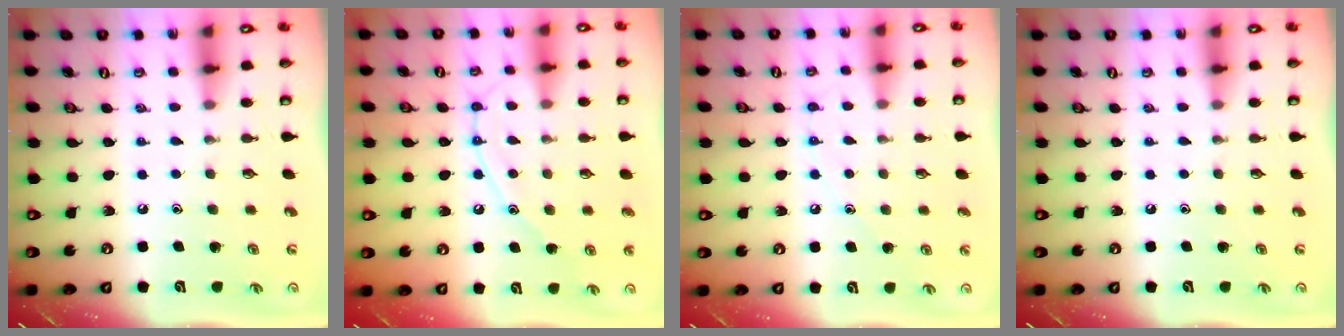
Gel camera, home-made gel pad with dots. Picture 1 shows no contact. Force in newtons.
{"total": 11.5, "press": 11.4, "slide": 1.0}
{"total": 6.4, "press": 6.4, "slide": 0.7}
{"total": 0.0}